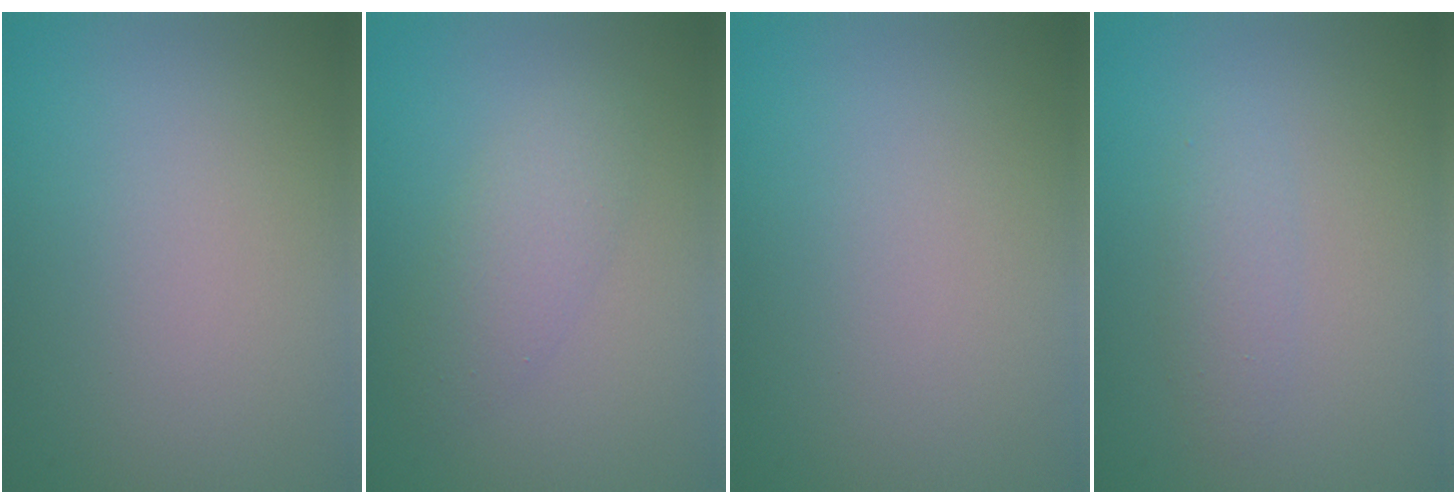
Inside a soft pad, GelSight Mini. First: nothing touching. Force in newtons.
{"total": 2.7, "press": 2.7, "slide": 0.0}
{"total": 0.0}
{"total": 1.6, "press": 1.6, "slide": 0.1}